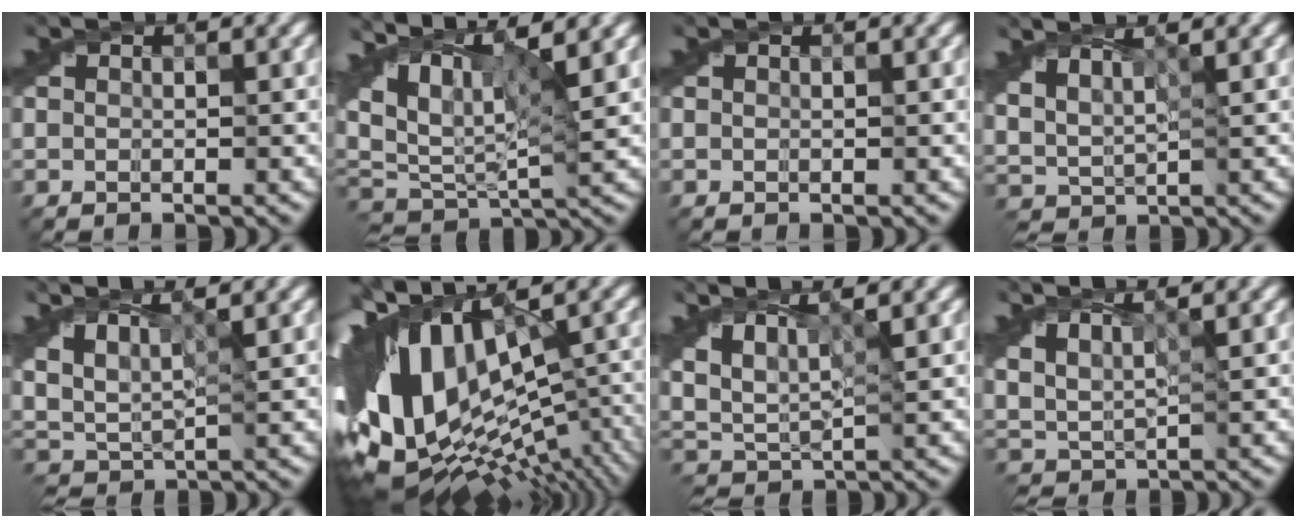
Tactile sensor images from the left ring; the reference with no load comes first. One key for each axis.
{"total": 8.5, "fx": 5.4, "fy": 2.7, "fz": 6.0, "tx": -0.126, "ty": 0.009, "tz": 0.100}
{"total": 0.0}
{"total": 3.4, "fx": 2.6, "fy": 1.1, "fz": 2.0, "tx": -0.050, "ty": 0.008, "tz": 0.048}
{"total": 5.0, "fx": 3.5, "fy": 1.5, "fz": 3.1, "tx": -0.074, "ty": 0.009, "tz": 0.062}
{"total": 16.4, "fx": 0.2, "fy": 8.5, "fz": 14.0, "tx": -0.264, "ty": -0.038, "tz": 0.044}
{"total": 5.5, "fx": 3.9, "fy": 1.7, "fz": 3.6, "tx": -0.080, "ty": 0.010, "tz": 0.066}
{"total": 3.6, "fx": 2.7, "fy": 1.1, "fz": 2.2, "tx": -0.056, "ty": 0.007, "tz": 0.051}